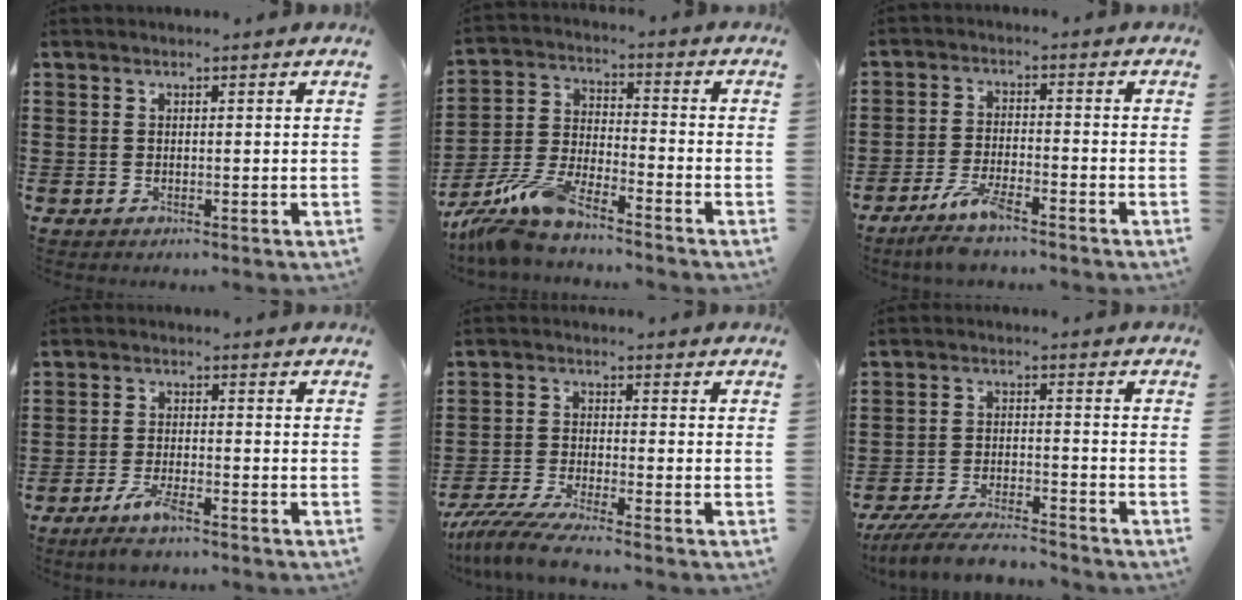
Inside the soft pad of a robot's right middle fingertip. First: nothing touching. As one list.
[{"total": 9.1, "force": [-8.0, 0.9, 4.1], "torque": [-0.104, -0.005, -0.162]}, {"total": 6.0, "force": [-4.5, 1.0, 3.7], "torque": [-0.086, -0.011, -0.088]}, {"total": 4.4, "force": [-3.2, 0.7, 3.0], "torque": [-0.075, -0.011, -0.065]}, {"total": 5.7, "force": [-5.2, -0.1, 2.5], "torque": [-0.069, -0.024, -0.103]}, {"total": 6.7, "force": [-6.2, 0.6, 2.3], "torque": [-0.051, -0.004, -0.120]}]